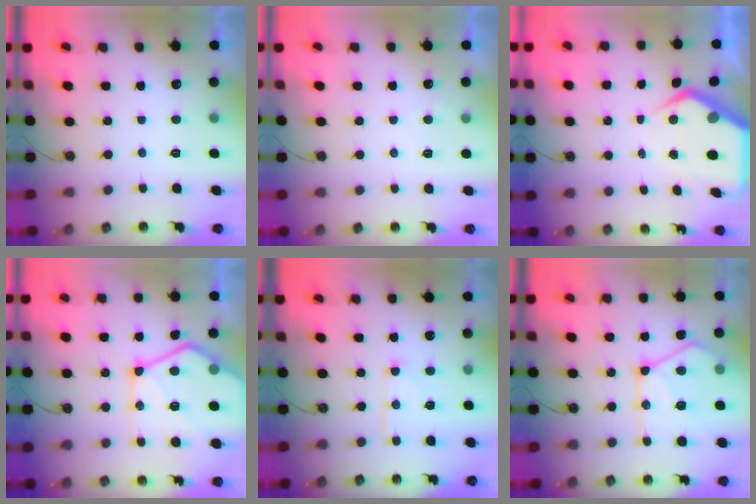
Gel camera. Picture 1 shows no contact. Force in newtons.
{"total": 3.6, "press": 3.6, "slide": 0.4}
{"total": 7.4, "press": 7.3, "slide": 0.8}
{"total": 19.8, "press": 19.6, "slide": 2.4}
{"total": 7.7, "press": 7.7, "slide": 0.5}
{"total": 15.7, "press": 15.6, "slide": 1.5}